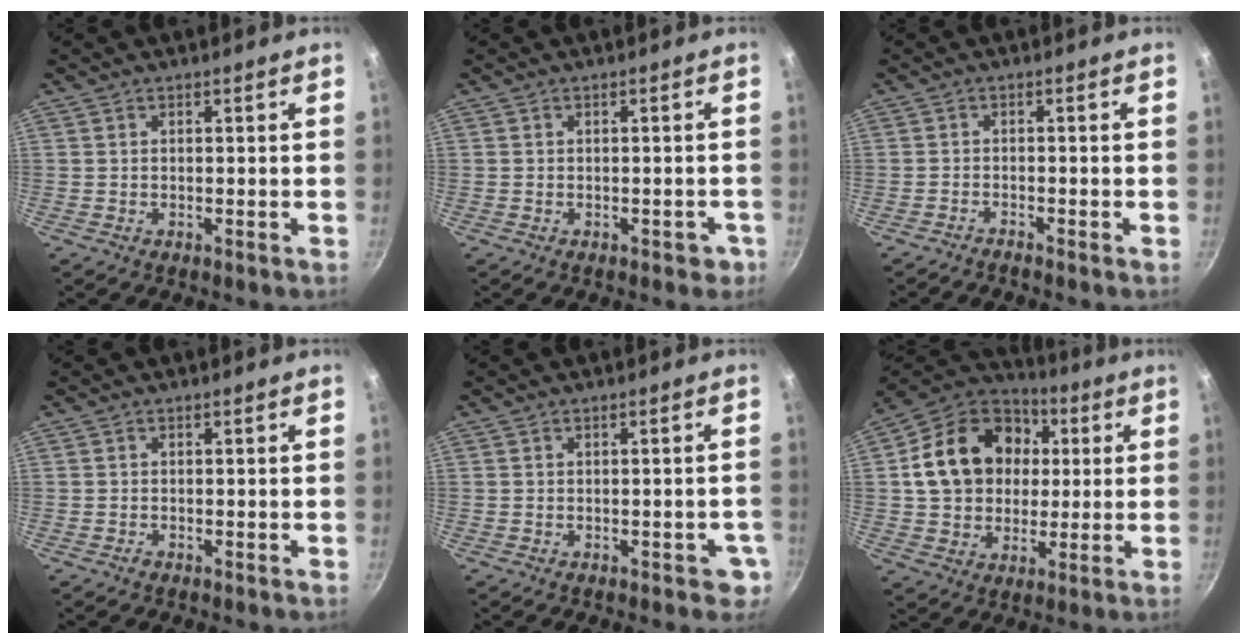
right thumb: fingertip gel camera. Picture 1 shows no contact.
{"total": 2.5, "force": [-1.1, 1.8, 1.3], "torque": [0.006, 0.024, -0.001]}
{"total": 1.3, "force": [-1.3, -0.2, 0.0], "torque": [-0.015, 0.016, -0.024]}
{"total": 0.7, "force": [-0.5, 0.4, 0.2], "torque": [-0.006, 0.003, -0.011]}
{"total": 3.3, "force": [-1.1, 2.2, 2.3], "torque": [-0.006, 0.011, -0.008]}
{"total": 20.3, "force": [3.3, 16.2, 11.9], "torque": [-0.182, 0.027, 0.053]}